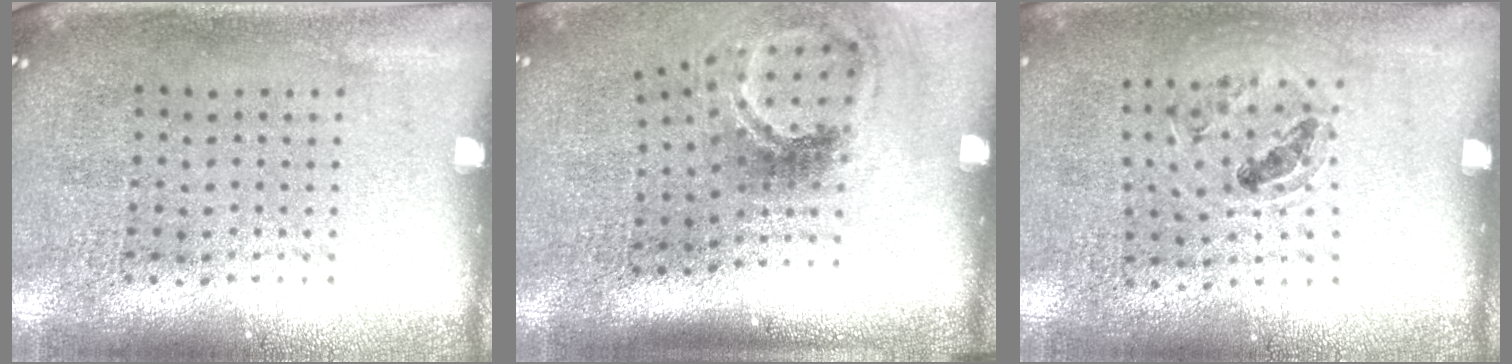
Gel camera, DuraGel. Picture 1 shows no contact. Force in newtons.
{"total": 2.1, "press": 1.3, "slide": 1.6}
{"total": 0.9, "press": 0.9, "slide": 0.3}